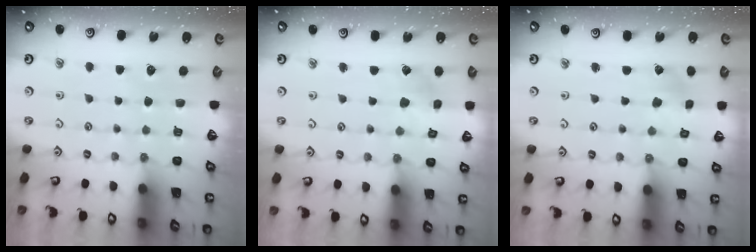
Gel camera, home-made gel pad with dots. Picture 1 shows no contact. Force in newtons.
{"total": 2.4, "press": 2.4, "slide": 0.2}
{"total": 1.2, "press": 1.2, "slide": 0.2}